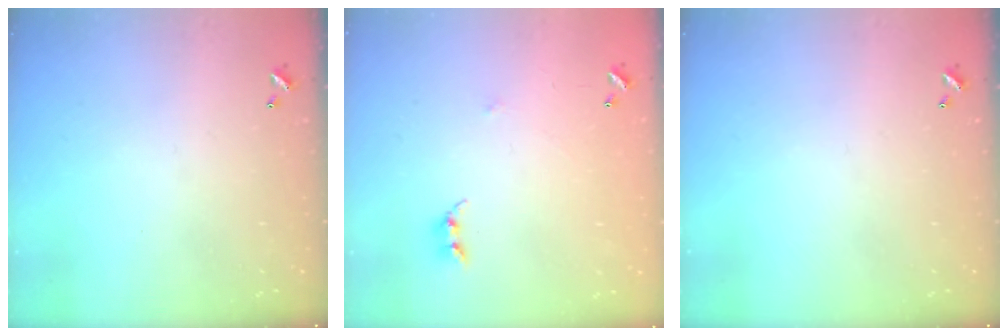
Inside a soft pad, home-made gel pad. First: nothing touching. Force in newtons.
{"total": 4.4, "press": 4.4, "slide": 0.3}
{"total": 0.0}